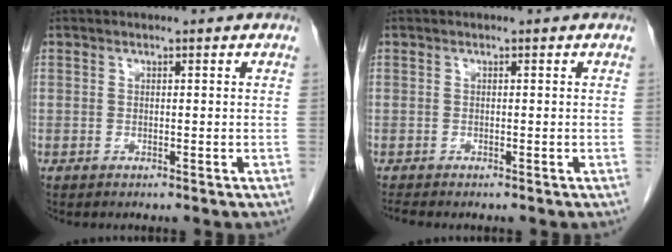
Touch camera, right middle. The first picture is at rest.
{"total": 1.0, "force": [-1.0, -0.1, 0.2], "torque": [-0.009, -0.004, -0.017]}